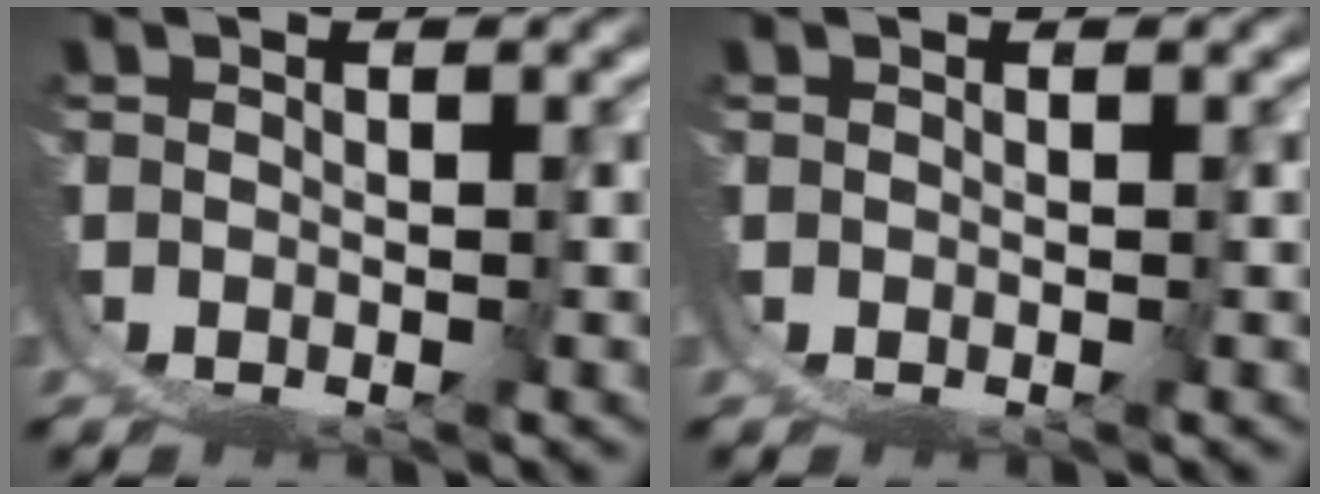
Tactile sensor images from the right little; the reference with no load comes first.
{"total": 0.0}